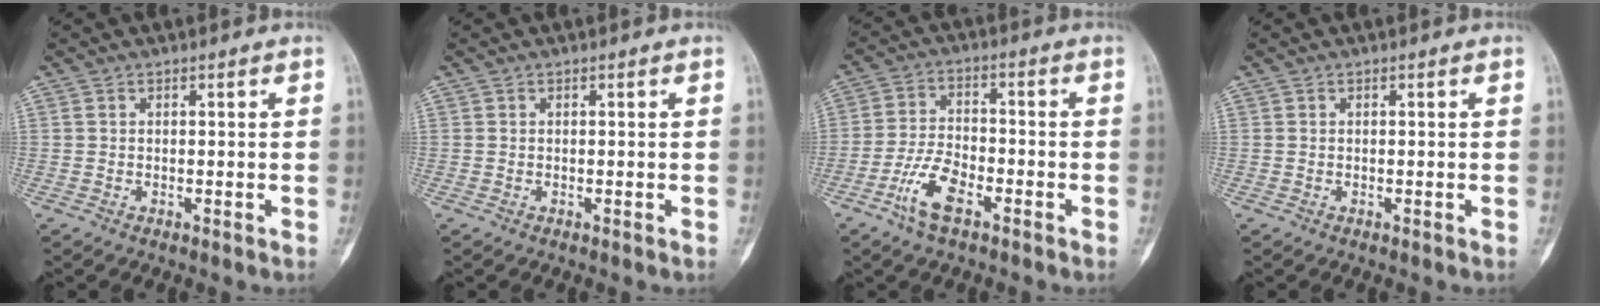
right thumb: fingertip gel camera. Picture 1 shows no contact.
{"total": 0.0}
{"total": 8.1, "force": [-4.4, 3.5, 5.8], "torque": [-0.118, 0.021, -0.087]}
{"total": 0.0}